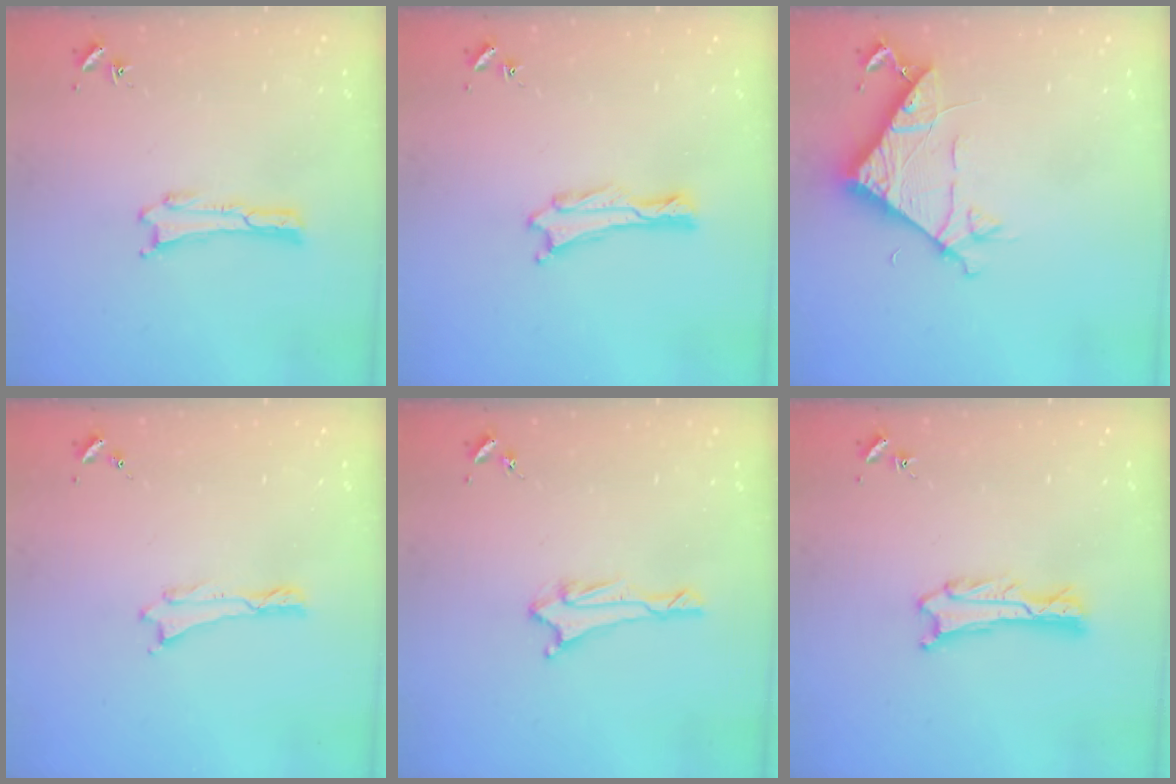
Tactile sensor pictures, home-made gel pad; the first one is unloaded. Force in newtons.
{"total": 0.0}
{"total": 7.3, "press": 7.3, "slide": 0.6}
{"total": 0.0}
{"total": 1.7, "press": 1.6, "slide": 0.6}
{"total": 0.9, "press": 0.9, "slide": 0.1}